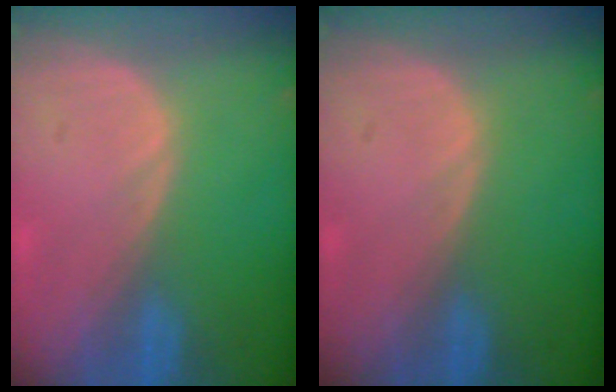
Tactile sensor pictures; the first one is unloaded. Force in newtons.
{"total": 0.0}